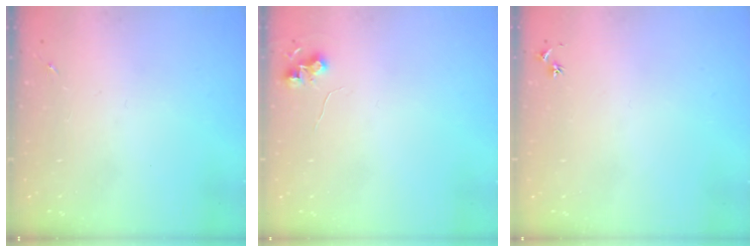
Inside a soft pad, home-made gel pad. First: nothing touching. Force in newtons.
{"total": 6.0, "press": 5.9, "slide": 0.7}
{"total": 2.5, "press": 2.5, "slide": 0.3}